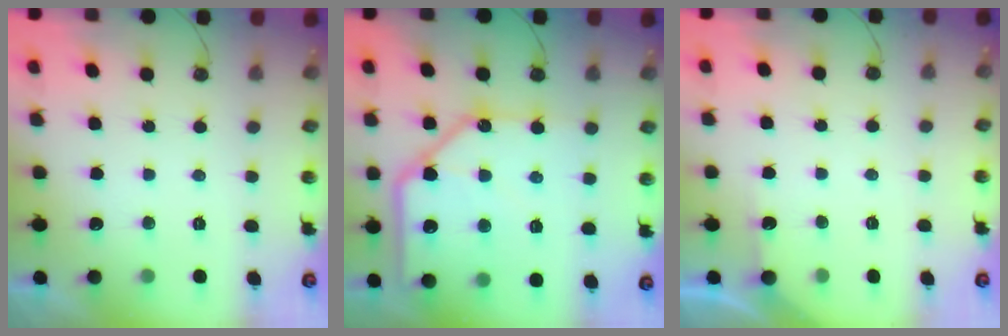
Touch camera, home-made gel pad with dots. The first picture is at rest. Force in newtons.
{"total": 18.2, "press": 18.1, "slide": 2.0}
{"total": 3.0, "press": 3.0, "slide": 0.3}